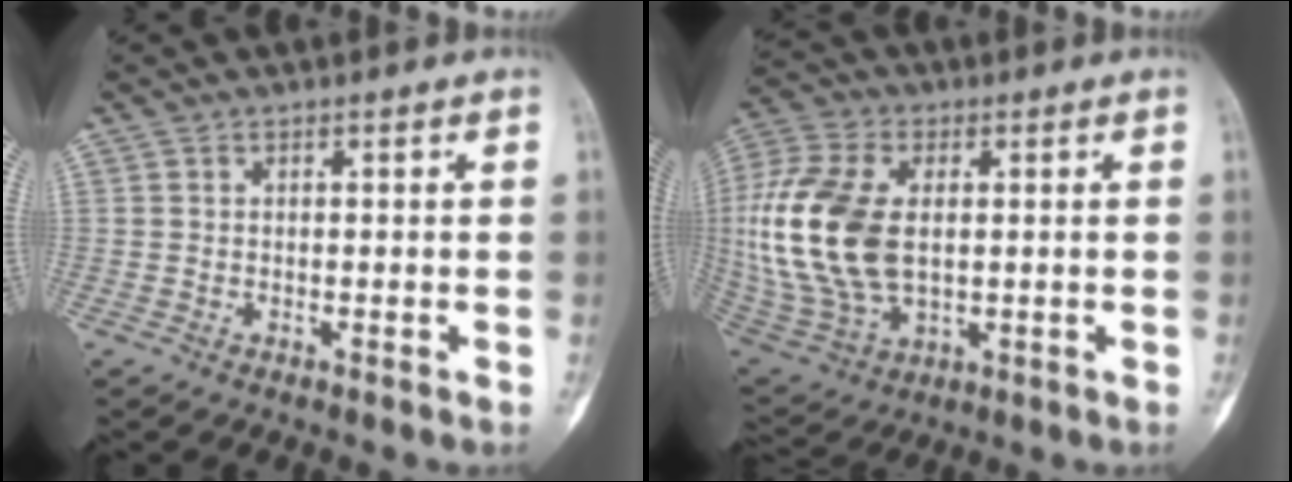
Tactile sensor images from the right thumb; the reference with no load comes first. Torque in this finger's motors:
{"motor_torque": [1.61, 1.74, 1.34, -0.45, 0.62]}